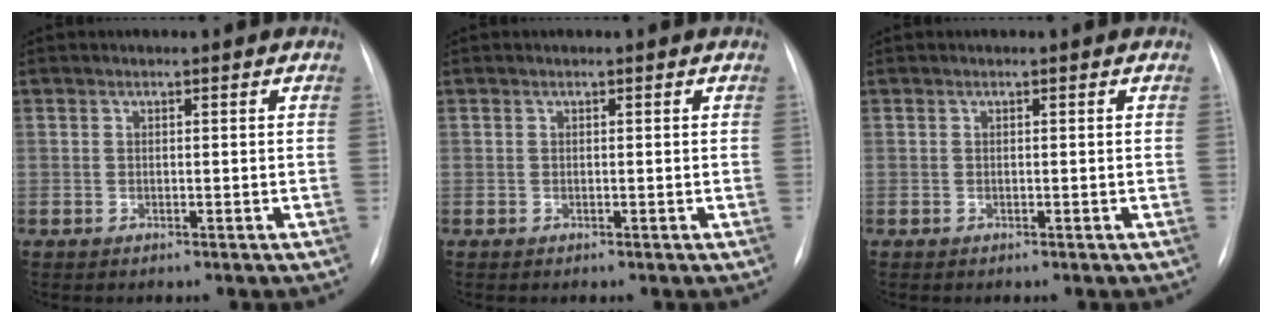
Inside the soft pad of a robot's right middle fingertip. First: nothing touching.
{"total": 0.0}
{"total": 0.0}